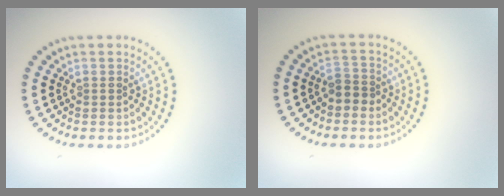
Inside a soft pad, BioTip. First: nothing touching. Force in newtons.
{"total": 1.6, "press": 1.4, "slide": 0.7}